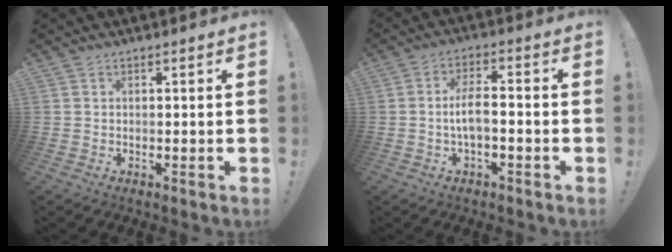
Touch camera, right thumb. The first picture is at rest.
{"total": 6.8, "force": [-1.6, 2.1, 6.2], "torque": [-0.126, 0.009, -0.030]}